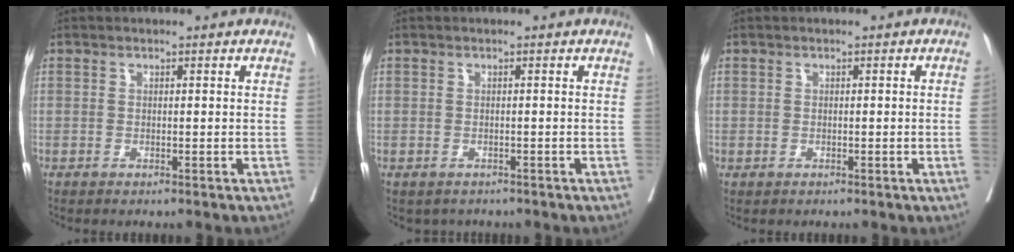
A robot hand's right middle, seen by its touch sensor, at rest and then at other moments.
{"total": 2.0, "force": [-1.6, 1.2, 0.3], "torque": [-0.005, 0.000, -0.020]}
{"total": 0.7, "force": [-0.1, -0.2, 0.7], "torque": [-0.013, 0.006, 0.002]}